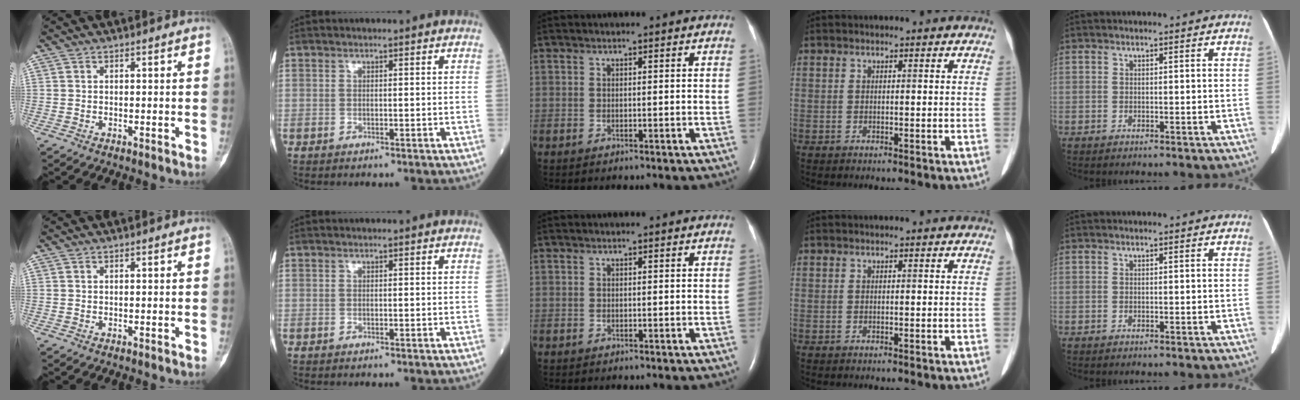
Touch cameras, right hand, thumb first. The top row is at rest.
{}